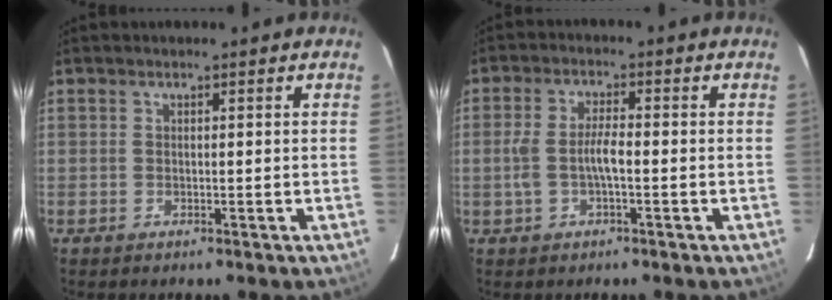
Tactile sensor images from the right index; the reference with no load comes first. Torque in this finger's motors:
{"motor_torque": [0.36, -0.07, 0.22, 0.09]}